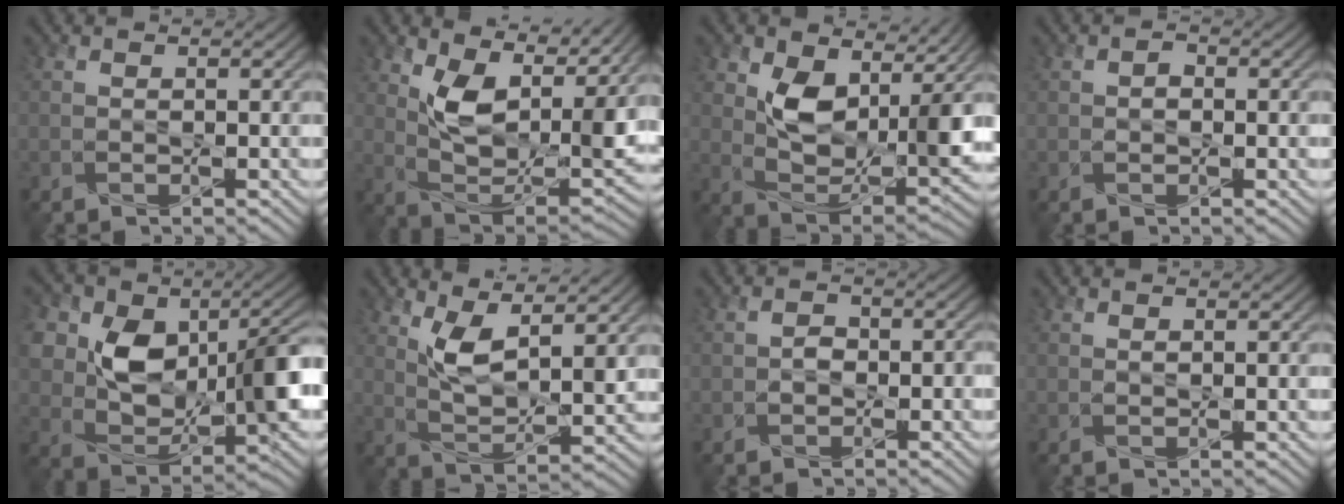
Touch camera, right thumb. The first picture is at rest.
{"total": 10.9, "force": [4.9, 5.5, 8.0], "torque": [-0.155, -0.016, 0.092]}
{"total": 9.3, "force": [3.5, 5.5, 6.6], "torque": [-0.117, -0.022, 0.061]}
{"total": 1.3, "force": [-0.1, 0.9, 0.9], "torque": [-0.012, -0.001, -0.005]}
{"total": 13.0, "force": [1.5, 9.0, 9.3], "torque": [-0.137, -0.007, 0.033]}
{"total": 7.3, "force": [3.4, 2.8, 5.8], "torque": [-0.120, -0.008, 0.070]}
{"total": 2.1, "force": [-0.6, 1.6, 1.3], "torque": [-0.022, -0.002, -0.014]}
{"total": 0.8, "force": [0.2, 0.5, 0.7], "torque": [-0.010, -0.002, 0.004]}